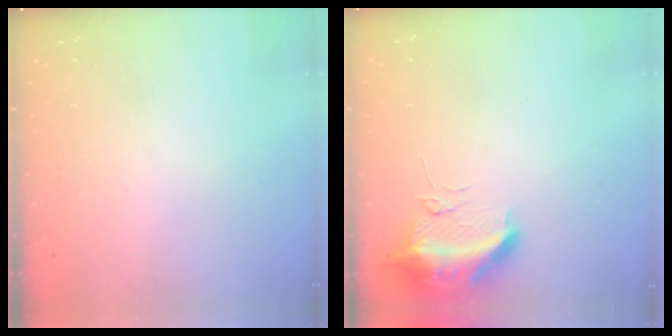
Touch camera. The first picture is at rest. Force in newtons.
{"total": 10.4, "press": 10.3, "slide": 1.3}